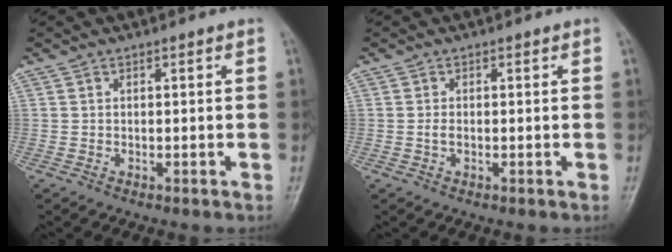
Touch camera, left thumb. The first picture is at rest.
{"total": 1.2, "force": [-0.1, 0.7, 0.9], "torque": [-0.016, -0.001, -0.004]}